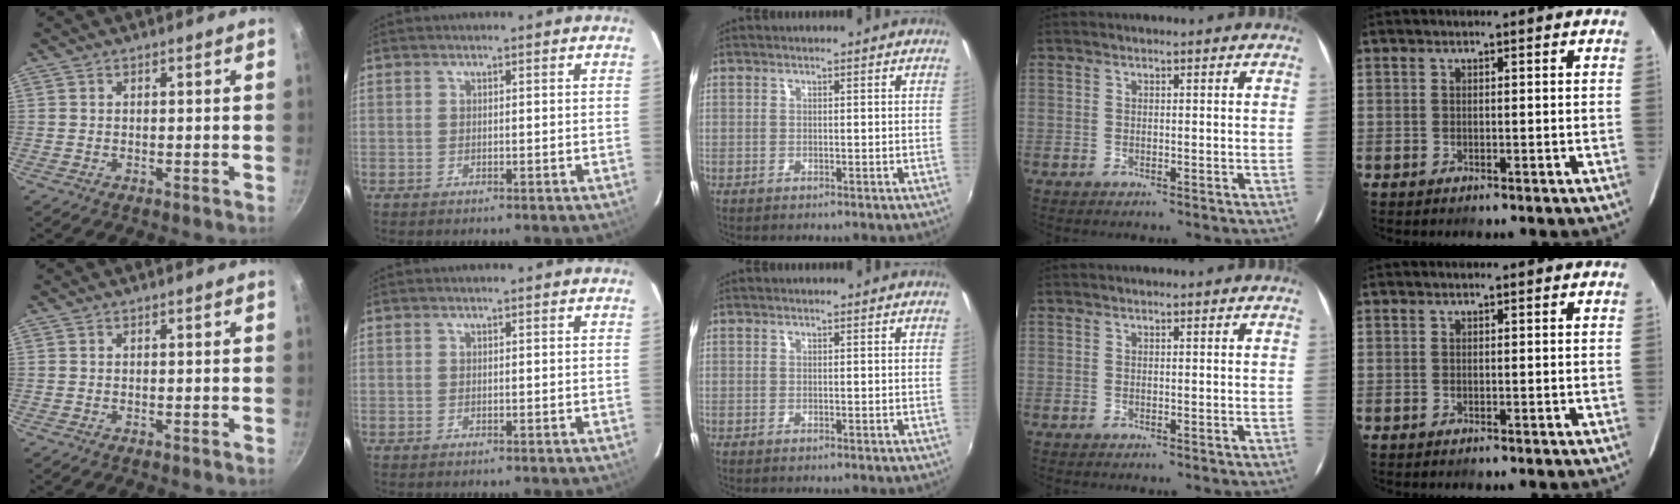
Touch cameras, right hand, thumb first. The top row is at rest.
{}